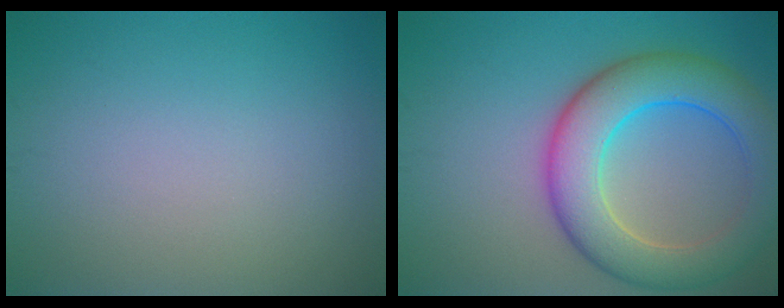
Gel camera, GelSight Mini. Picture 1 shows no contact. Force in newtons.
{"total": 8.5, "press": 8.5, "slide": 0.2}